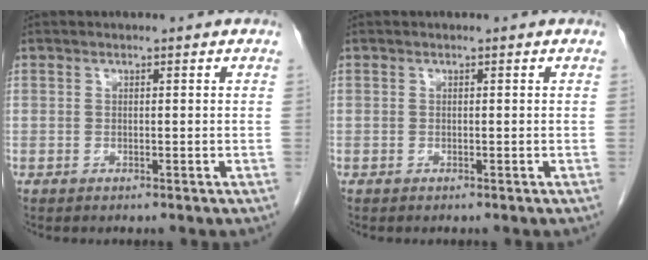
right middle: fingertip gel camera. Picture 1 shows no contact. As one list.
[{"total": 0.0}]